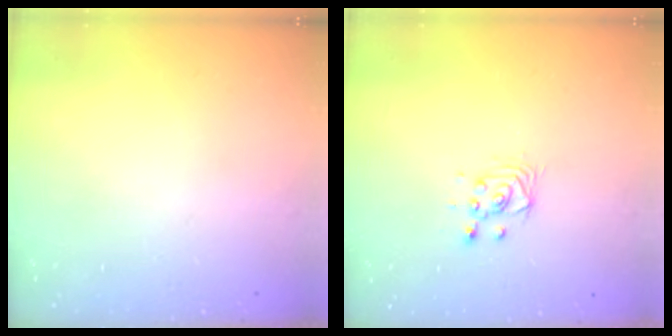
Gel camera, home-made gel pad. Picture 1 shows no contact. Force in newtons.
{"total": 3.3, "press": 3.3, "slide": 0.4}